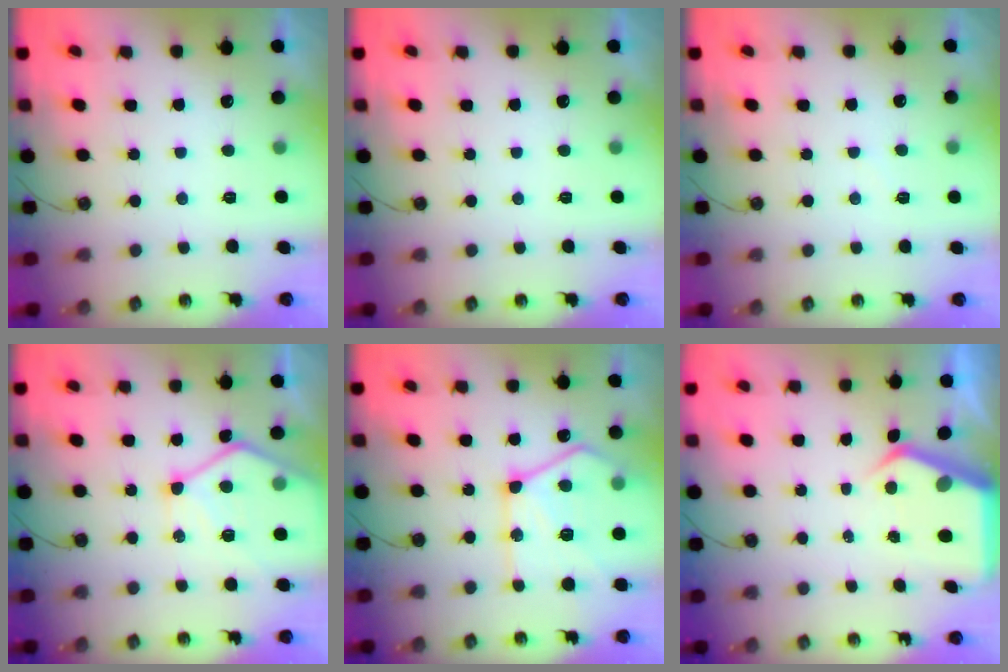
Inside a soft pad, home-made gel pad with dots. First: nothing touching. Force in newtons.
{"total": 0.0}
{"total": 2.9, "press": 2.9, "slide": 0.4}
{"total": 13.3, "press": 13.2, "slide": 1.1}
{"total": 18.7, "press": 18.6, "slide": 1.6}
{"total": 5.5, "press": 5.5, "slide": 0.4}